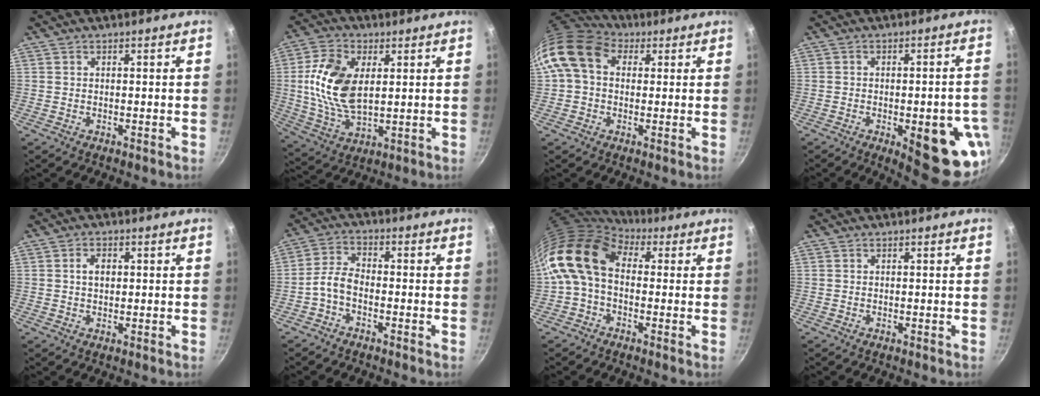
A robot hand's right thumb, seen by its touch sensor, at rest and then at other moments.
{"total": 14.4, "force": [2.4, 8.3, 11.5], "torque": [-0.215, -0.007, 0.048]}
{"total": 13.3, "force": [3.1, 10.0, 8.2], "torque": [-0.147, 0.025, 0.038]}
{"total": 16.2, "force": [-5.3, 6.2, 14.0], "torque": [-0.126, 0.009, -0.059]}
{"total": 2.9, "force": [0.4, 2.0, 2.1], "torque": [-0.024, 0.004, 0.007]}
{"total": 4.4, "force": [-2.3, 2.3, 3.0], "torque": [-0.065, 0.031, -0.056]}
{"total": 12.8, "force": [0.9, 9.0, 9.1], "torque": [-0.156, 0.024, -0.006]}
{"total": 0.0}